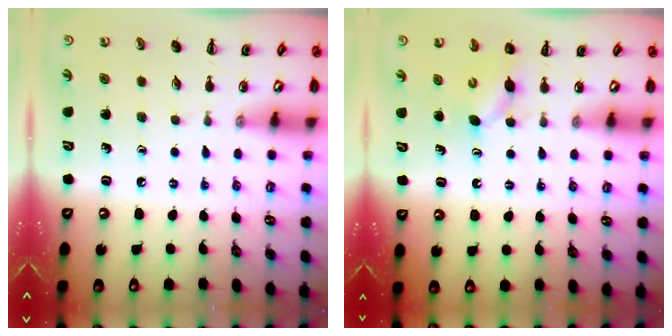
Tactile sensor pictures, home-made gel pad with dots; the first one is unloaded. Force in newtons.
{"total": 4.0, "press": 3.9, "slide": 0.9}